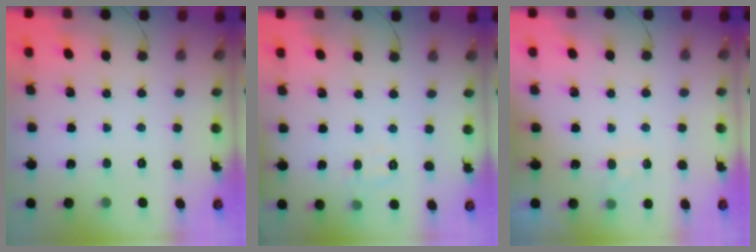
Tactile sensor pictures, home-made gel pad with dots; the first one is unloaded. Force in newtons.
{"total": 5.7, "press": 5.6, "slide": 1.4}
{"total": 3.6, "press": 3.4, "slide": 1.3}